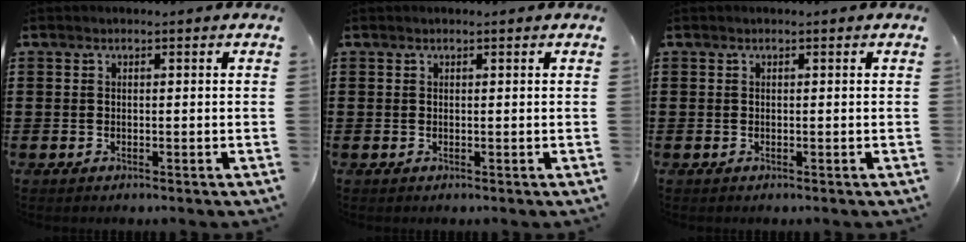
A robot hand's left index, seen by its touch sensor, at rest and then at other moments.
{"total": 0.0}
{"total": 0.0}